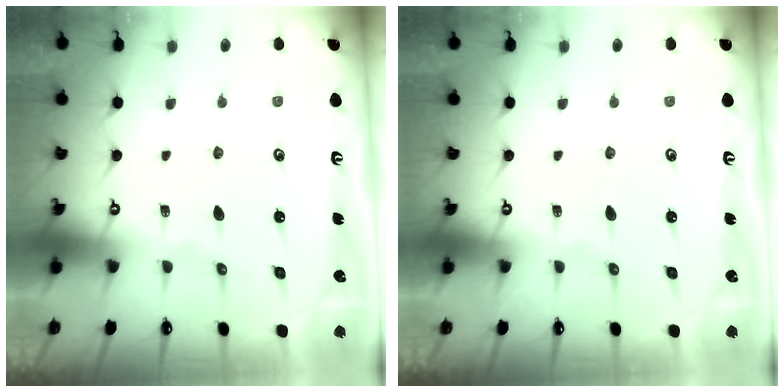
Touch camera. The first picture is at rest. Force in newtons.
{"total": 0.0}